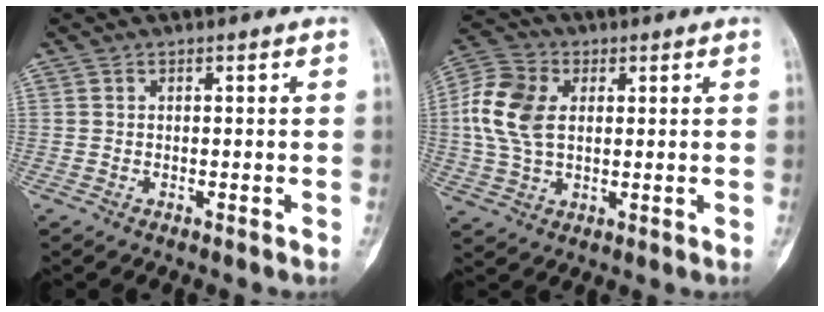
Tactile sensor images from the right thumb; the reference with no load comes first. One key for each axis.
{"total": 11.2, "fx": 1.7, "fy": 7.5, "fz": 8.2, "tx": -0.169, "ty": 0.013, "tz": 0.028}